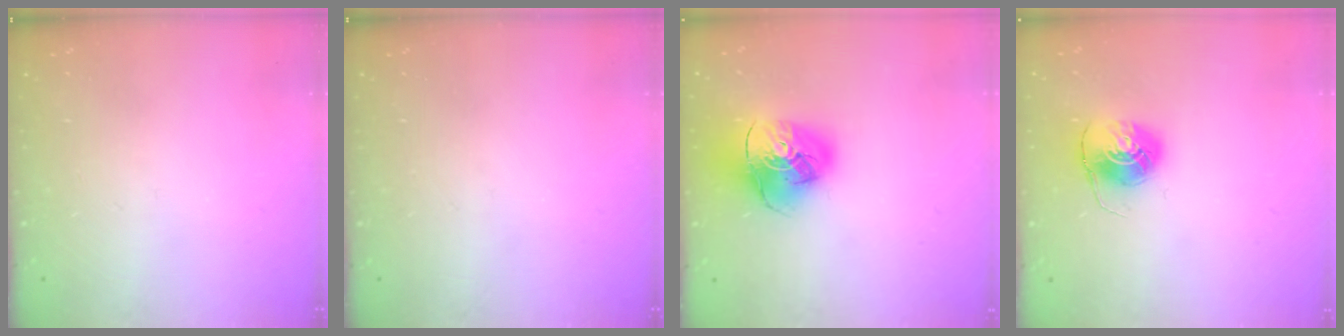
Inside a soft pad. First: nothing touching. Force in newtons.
{"total": 0.0}
{"total": 15.2, "press": 15.1, "slide": 1.9}
{"total": 7.9, "press": 7.9, "slide": 0.1}